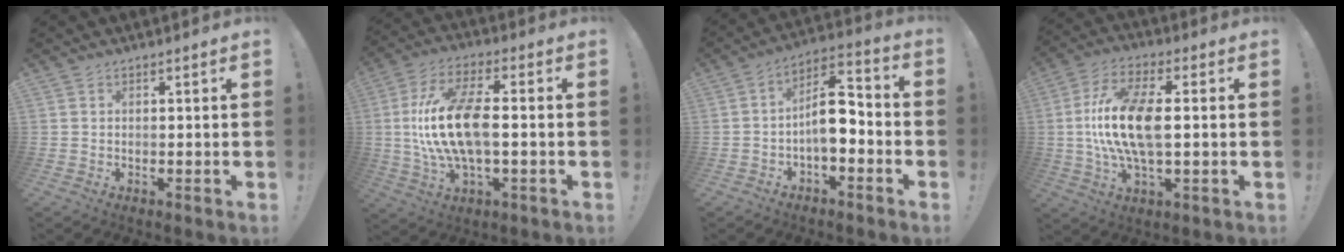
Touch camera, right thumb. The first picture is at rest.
{"total": 17.8, "force": [0.2, 7.4, 16.2], "torque": [-0.316, -0.003, 0.002]}
{"total": 11.0, "force": [-2.3, 5.8, 9.1], "torque": [-0.146, 0.020, -0.043]}
{"total": 16.0, "force": [0.7, 6.5, 14.6], "torque": [-0.271, -0.004, 0.009]}